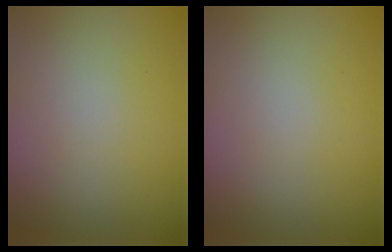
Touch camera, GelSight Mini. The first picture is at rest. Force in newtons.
{"total": 0.0}